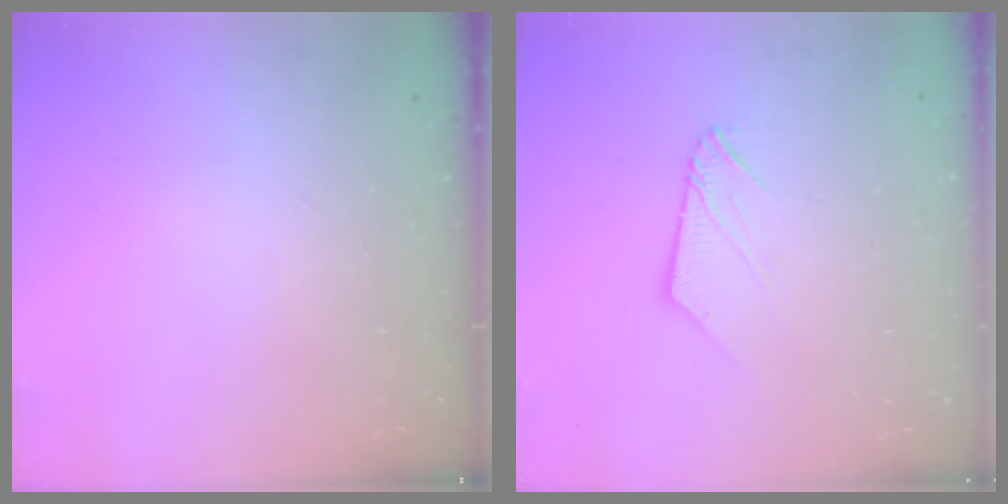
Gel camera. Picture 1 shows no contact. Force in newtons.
{"total": 5.8, "press": 5.8, "slide": 0.3}